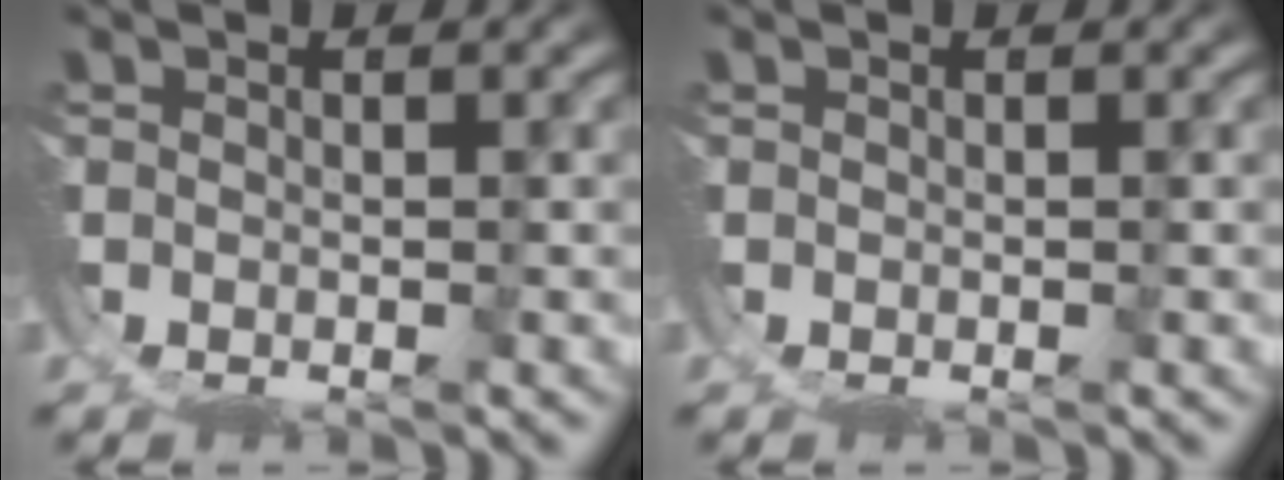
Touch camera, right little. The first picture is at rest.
{"total": 0.0}